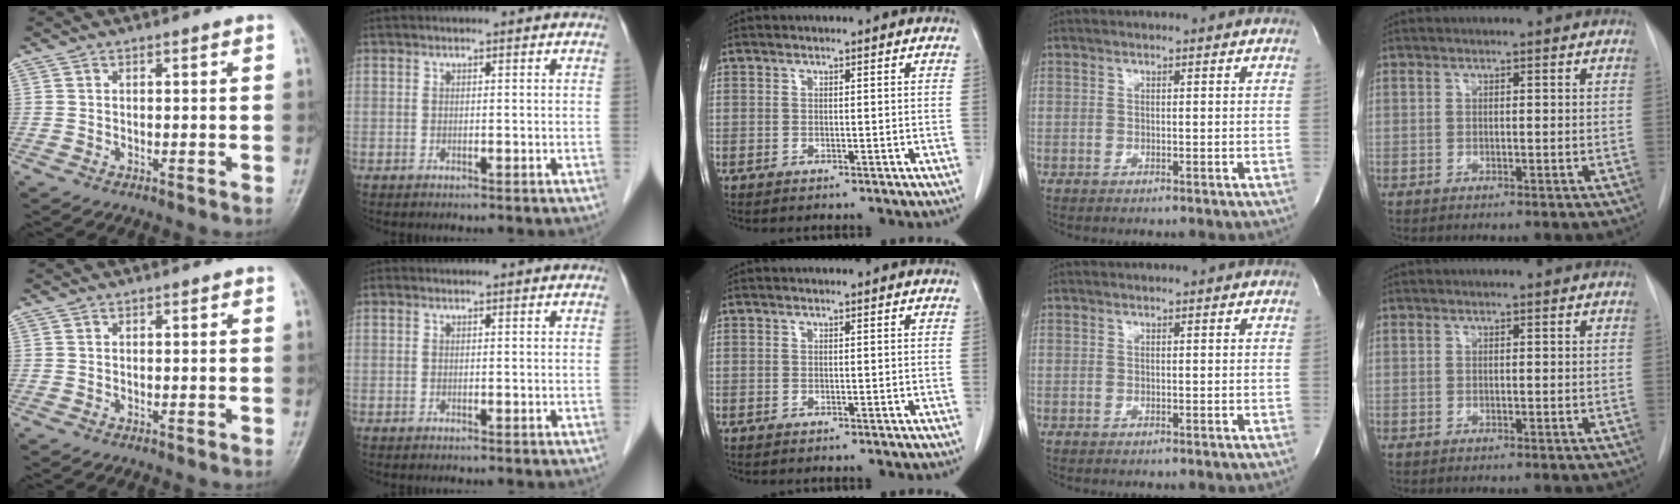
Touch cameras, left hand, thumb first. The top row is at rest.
{}